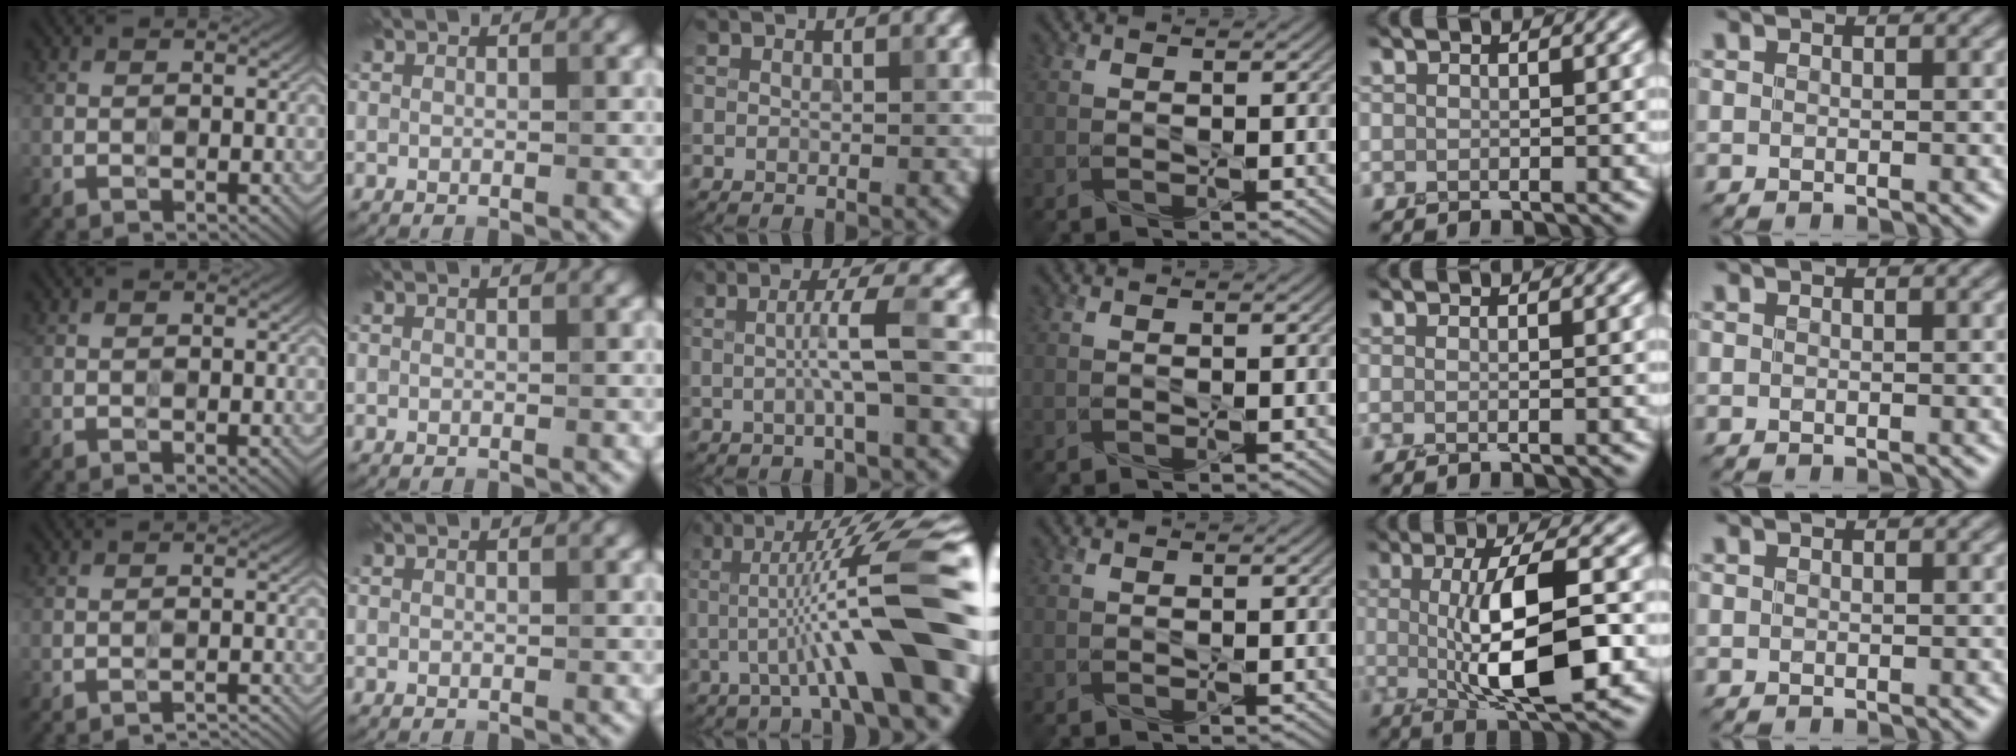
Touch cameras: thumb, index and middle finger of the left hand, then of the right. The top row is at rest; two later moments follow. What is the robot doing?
{"motion": "screw", "object": "organic brewed tea cap"}